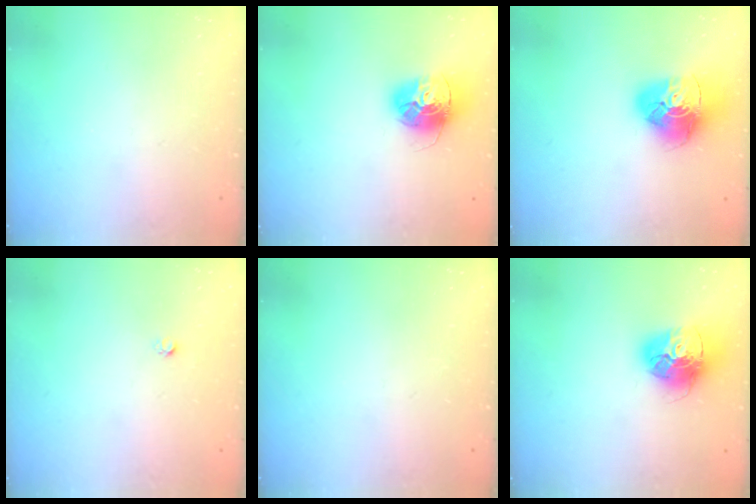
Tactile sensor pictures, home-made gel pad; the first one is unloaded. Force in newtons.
{"total": 14.8, "press": 14.7, "slide": 1.4}
{"total": 15.5, "press": 15.4, "slide": 1.7}
{"total": 1.6, "press": 1.5, "slide": 0.1}
{"total": 0.0}
{"total": 16.2, "press": 16.1, "slide": 1.6}